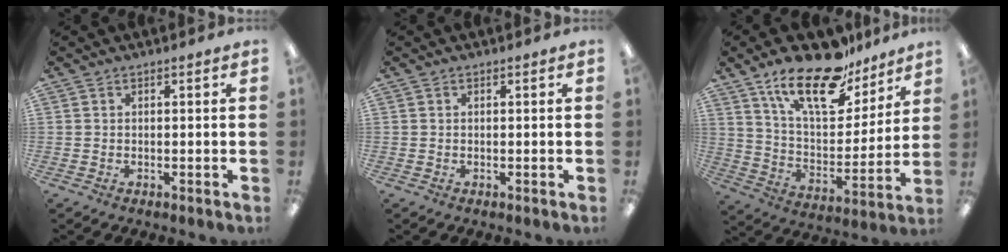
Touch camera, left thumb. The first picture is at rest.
{"total": 0.0}
{"total": 20.8, "force": [14.8, 8.4, 12.0], "torque": [-0.202, -0.086, 0.257]}